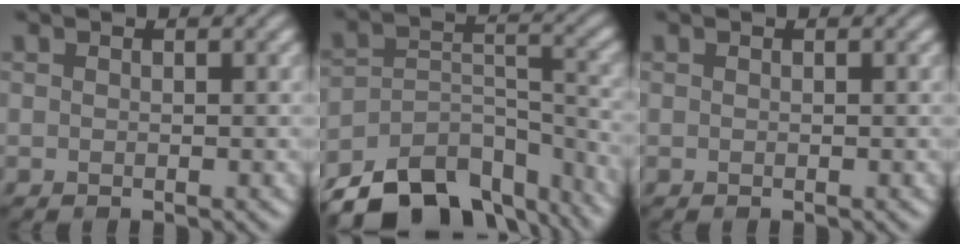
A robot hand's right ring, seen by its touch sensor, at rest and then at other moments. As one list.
[{"total": 12.4, "force": [-10.0, 5.6, 4.8], "torque": [-0.084, 0.000, -0.151]}, {"total": 0.0}]